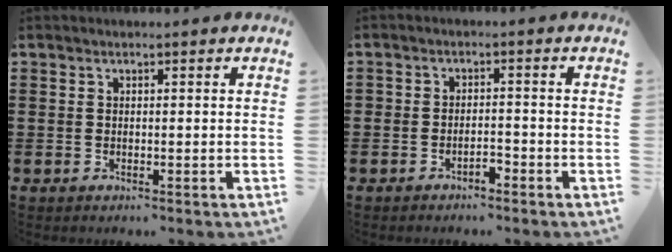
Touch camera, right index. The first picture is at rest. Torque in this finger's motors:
{"motor_torque": [-0.63, 0.82, 0.11, 0.00]}